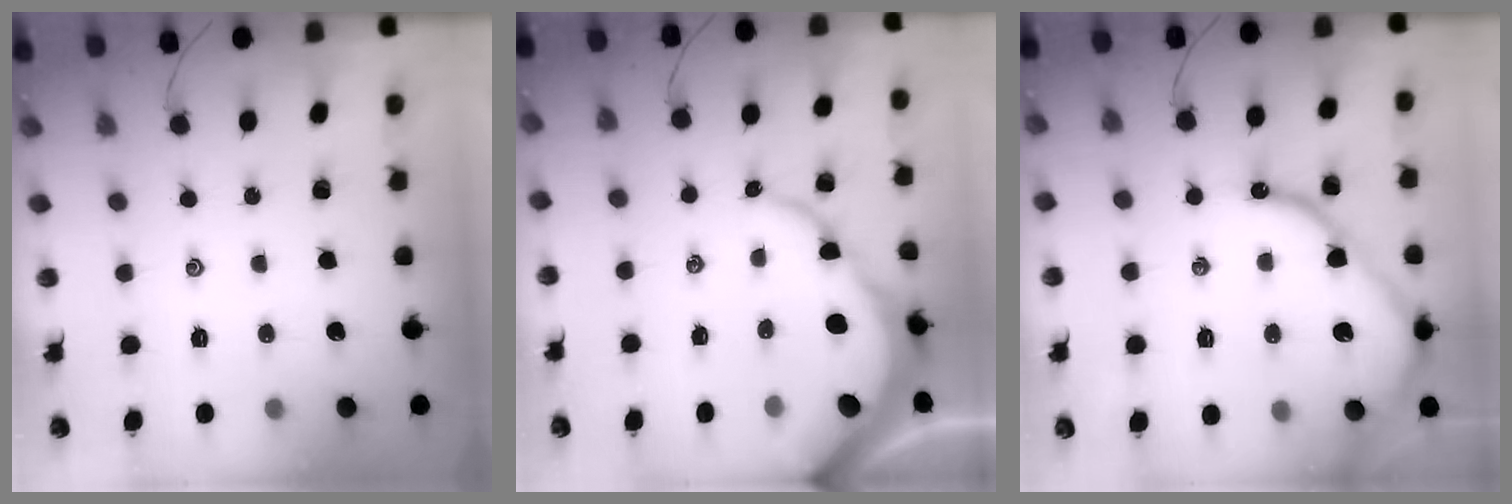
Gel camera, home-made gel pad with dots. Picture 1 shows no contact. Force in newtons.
{"total": 10.2, "press": 10.1, "slide": 1.1}
{"total": 10.9, "press": 10.9, "slide": 0.9}